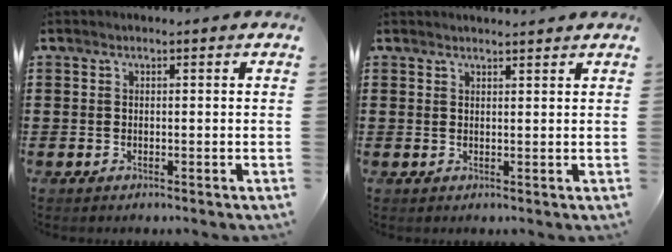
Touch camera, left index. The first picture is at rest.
{"total": 1.3, "force": [1.3, -0.1, 0.2], "torque": [-0.007, -0.002, 0.026]}